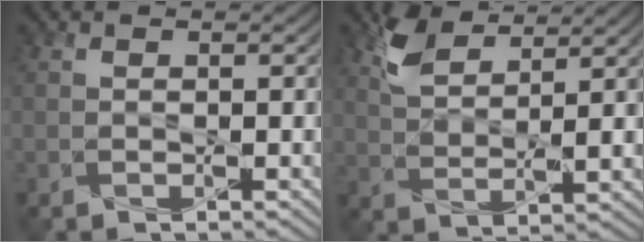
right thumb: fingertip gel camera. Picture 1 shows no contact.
{"total": 6.1, "force": [4.2, 2.0, 4.0], "torque": [-0.095, 0.000, 0.091]}